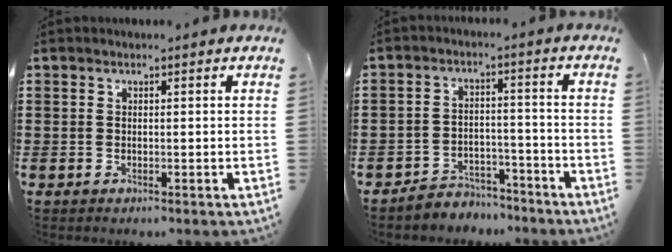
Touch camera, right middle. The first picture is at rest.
{"total": 4.1, "force": [-4.0, 0.8, -0.2], "torque": [-0.003, 0.005, -0.084]}